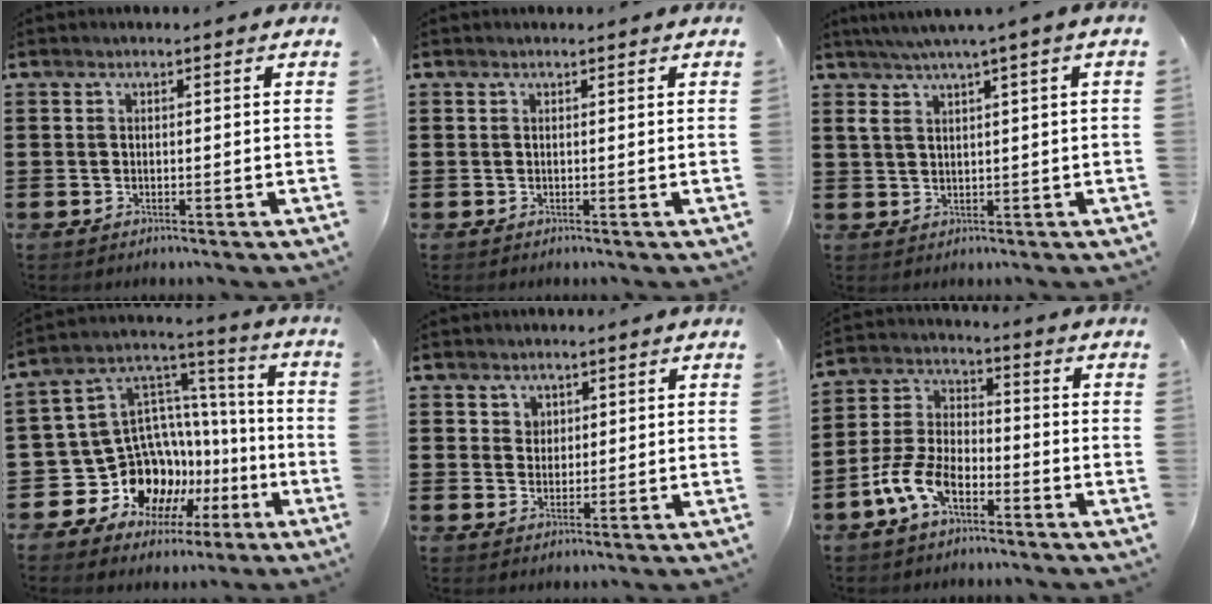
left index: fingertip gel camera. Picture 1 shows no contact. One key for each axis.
{"total": 0.0}
{"total": 3.1, "fx": 1.3, "fy": 0.0, "fz": 2.9, "tx": -0.058, "ty": 0.000, "tz": 0.021}
{"total": 13.2, "fx": -4.7, "fy": 11.5, "fz": 4.5, "tx": -0.144, "ty": -0.015, "tz": -0.060}
{"total": 2.2, "fx": 1.5, "fy": 1.6, "fz": 0.2, "tx": -0.011, "ty": 0.004, "tz": 0.029}
{"total": 7.7, "fx": -4.4, "fy": 3.6, "fz": 5.3, "tx": -0.135, "ty": -0.001, "tz": -0.088}